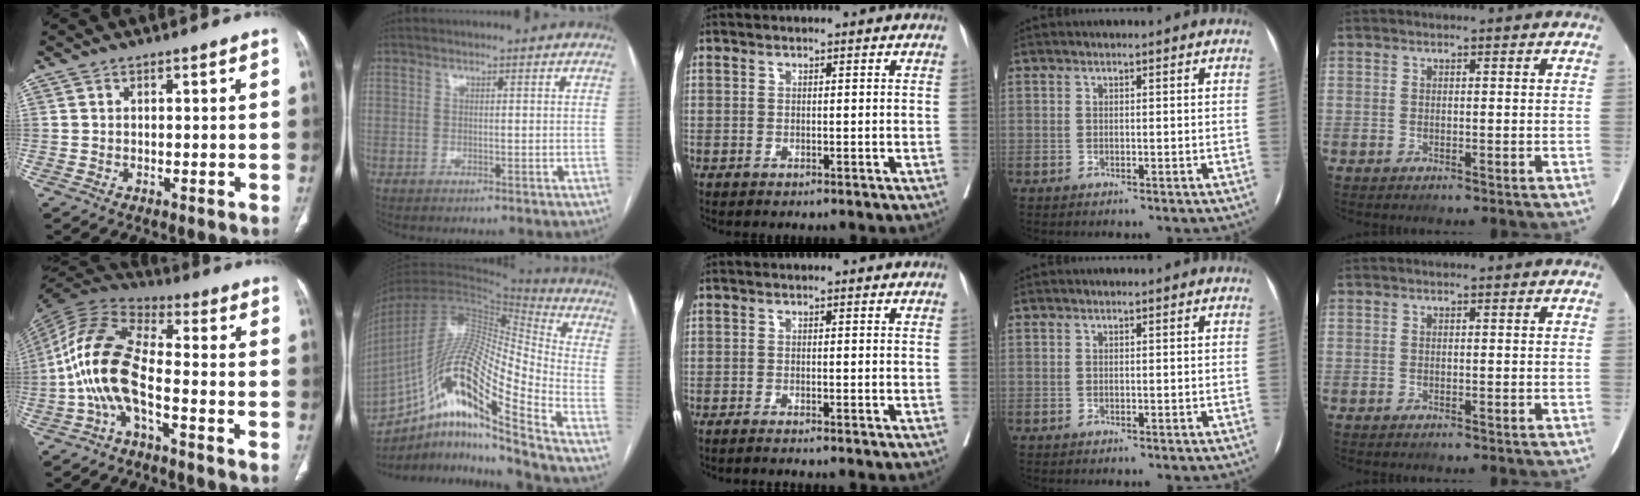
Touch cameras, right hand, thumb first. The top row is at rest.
{"thumb": {"total": 13.7, "force": [-4.2, 5.6, 11.7], "torque": [-0.254, 0.056, -0.089]}, "index": {"total": 20.0, "force": [-12.3, 1.6, 15.8], "torque": [-0.317, 0.009, -0.221]}, "middle": {"total": 2.0, "force": [-1.7, -0.3, 1.0], "torque": [-0.012, 0.001, -0.023]}}